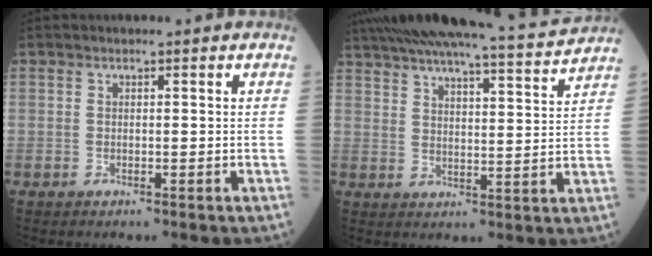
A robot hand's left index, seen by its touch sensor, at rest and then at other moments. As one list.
[{"total": 17.8, "force": [16.4, -0.2, 7.1], "torque": [-0.121, -0.013, 0.230]}]